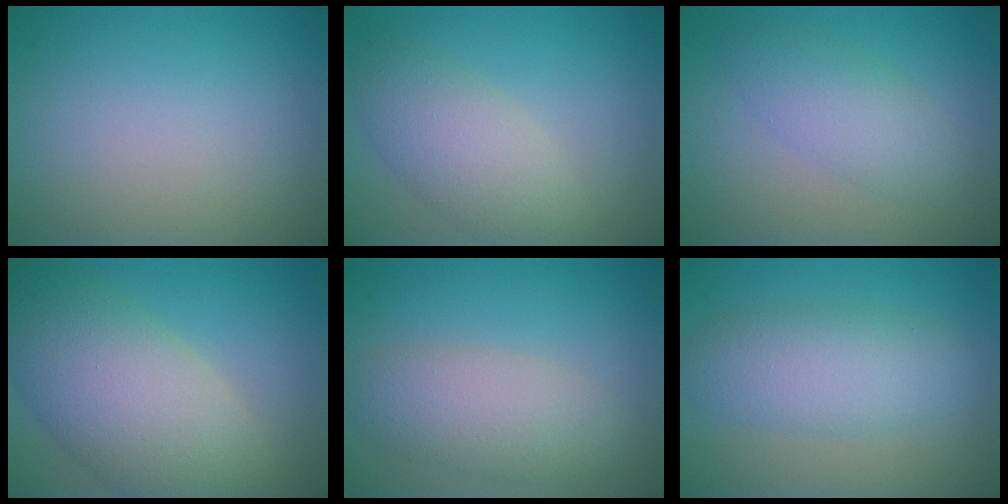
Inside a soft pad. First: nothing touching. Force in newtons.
{"total": 4.8, "press": 4.8, "slide": 0.4}
{"total": 2.3, "press": 2.3, "slide": 0.2}
{"total": 10.1, "press": 10.1, "slide": 0.9}
{"total": 4.6, "press": 4.6, "slide": 0.2}
{"total": 4.9, "press": 4.9, "slide": 0.2}